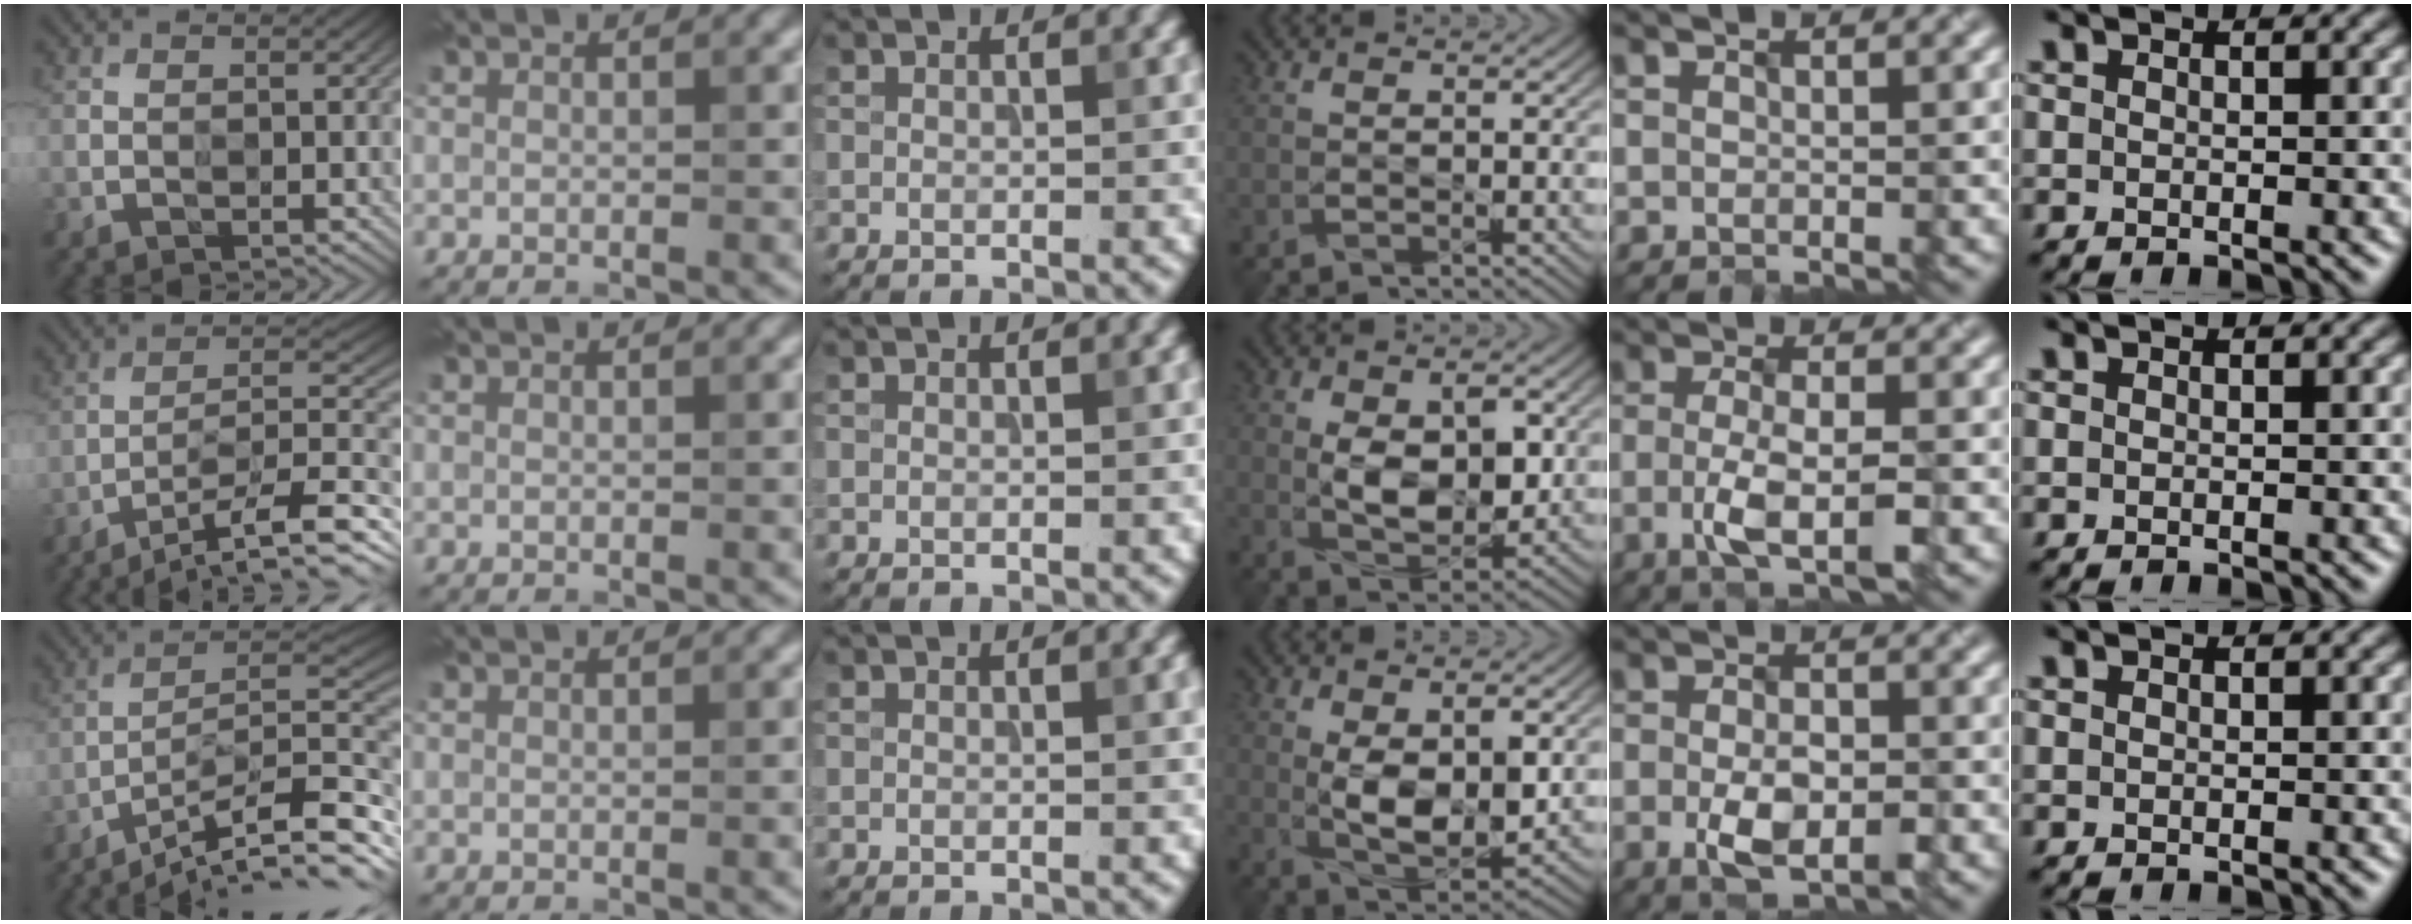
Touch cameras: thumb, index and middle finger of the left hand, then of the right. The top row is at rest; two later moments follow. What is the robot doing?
{"motion": "insert", "object": "key"}